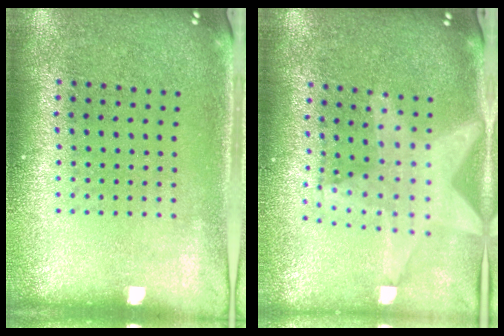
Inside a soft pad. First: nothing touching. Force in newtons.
{"total": 1.9, "press": 1.6, "slide": 1.0}